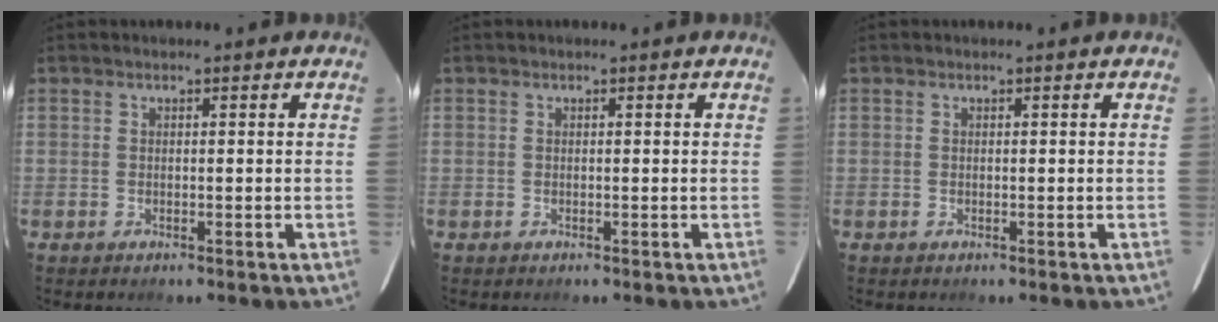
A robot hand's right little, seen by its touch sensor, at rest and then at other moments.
{"total": 0.0}
{"total": 0.0}